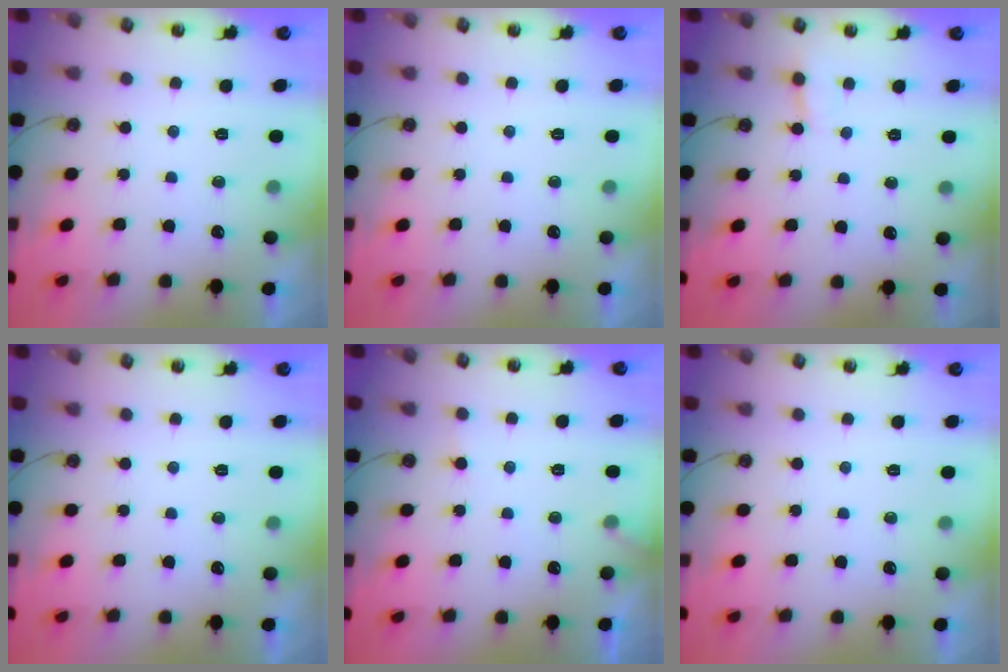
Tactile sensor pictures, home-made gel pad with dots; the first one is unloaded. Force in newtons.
{"total": 0.0}
{"total": 3.7, "press": 3.6, "slide": 0.5}
{"total": 0.0}
{"total": 7.7, "press": 7.7, "slide": 0.4}
{"total": 0.0}